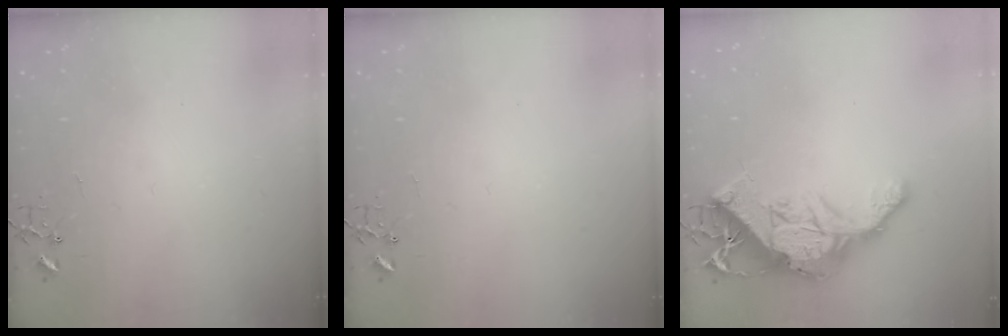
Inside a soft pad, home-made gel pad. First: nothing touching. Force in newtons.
{"total": 0.0}
{"total": 18.1, "press": 18.0, "slide": 1.6}